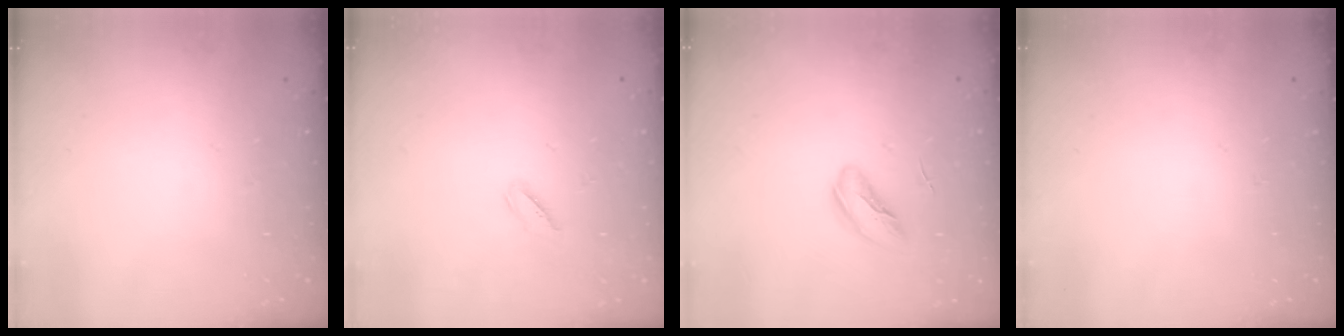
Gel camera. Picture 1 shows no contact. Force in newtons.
{"total": 2.1, "press": 2.0, "slide": 0.7}
{"total": 4.8, "press": 4.8, "slide": 0.2}
{"total": 0.0}